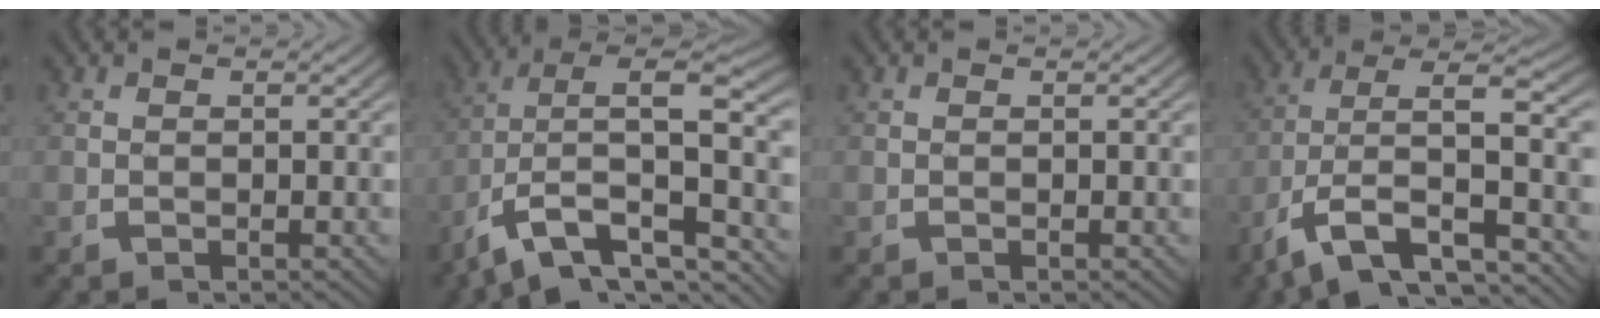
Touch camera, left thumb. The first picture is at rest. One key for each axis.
{"total": 10.3, "fx": -2.9, "fy": 6.0, "fz": 7.8, "tx": -0.148, "ty": -0.033, "tz": -0.033}
{"total": 0.0}
{"total": 8.0, "fx": -2.7, "fy": 4.3, "fz": 6.2, "tx": -0.135, "ty": -0.030, "tz": -0.027}